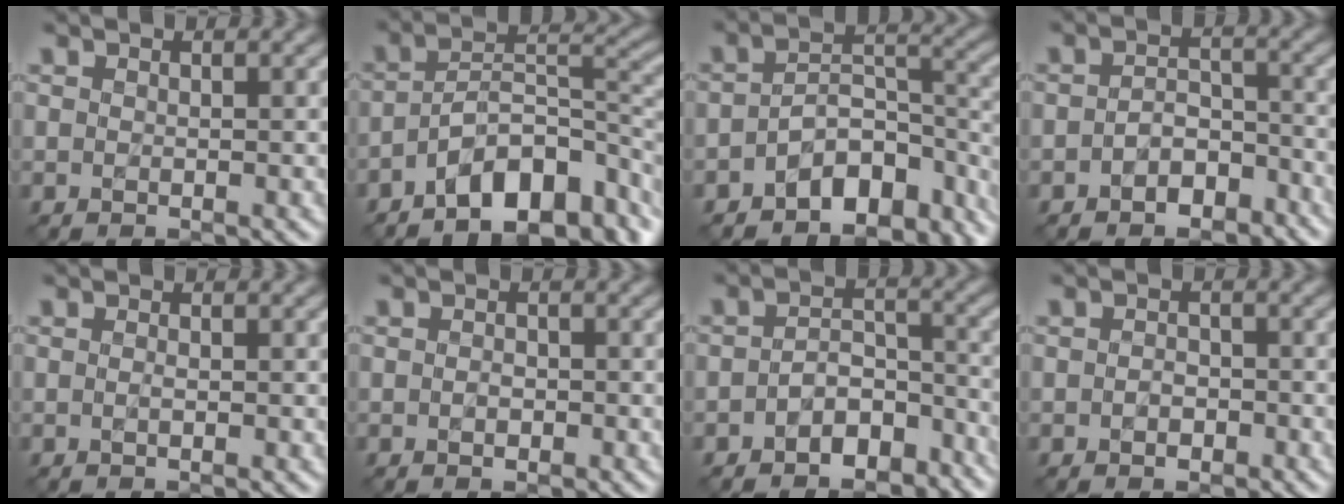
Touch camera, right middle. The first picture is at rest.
{"total": 9.6, "force": [-5.8, 3.6, 6.6], "torque": [-0.087, 0.007, -0.106]}
{"total": 7.8, "force": [-4.7, 4.1, 4.6], "torque": [-0.052, -0.005, -0.078]}
{"total": 3.5, "force": [-2.0, 2.0, 2.0], "torque": [-0.035, 0.005, -0.036]}
{"total": 0.7, "force": [0.0, 0.2, 0.7], "torque": [-0.008, 0.000, -0.003]}
{"total": 0.9, "force": [-0.3, 0.6, 0.6], "torque": [-0.012, 0.001, -0.006]}
{"total": 4.8, "force": [-3.0, 2.7, 2.6], "torque": [-0.038, -0.001, -0.055]}
{"total": 1.3, "force": [-0.5, 0.9, 0.7], "torque": [-0.014, 0.002, -0.011]}